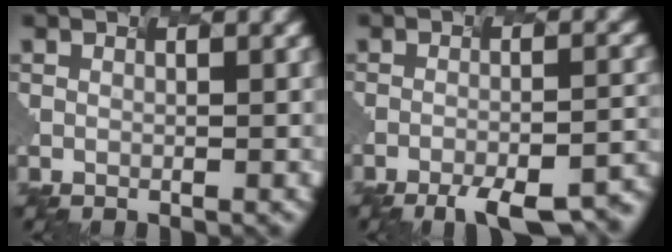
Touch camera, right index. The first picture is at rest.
{"total": 8.3, "force": [-6.0, 1.7, 5.4], "torque": [-0.077, -0.008, -0.076]}